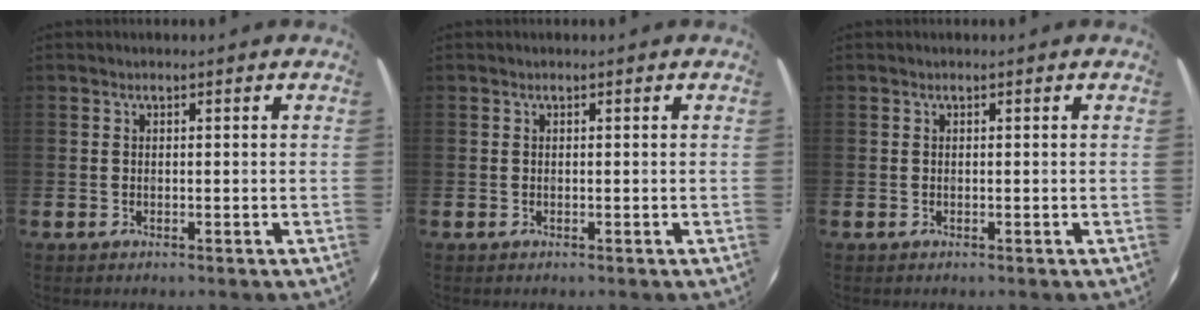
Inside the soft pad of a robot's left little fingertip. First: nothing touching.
{"total": 0.0}
{"total": 0.0}